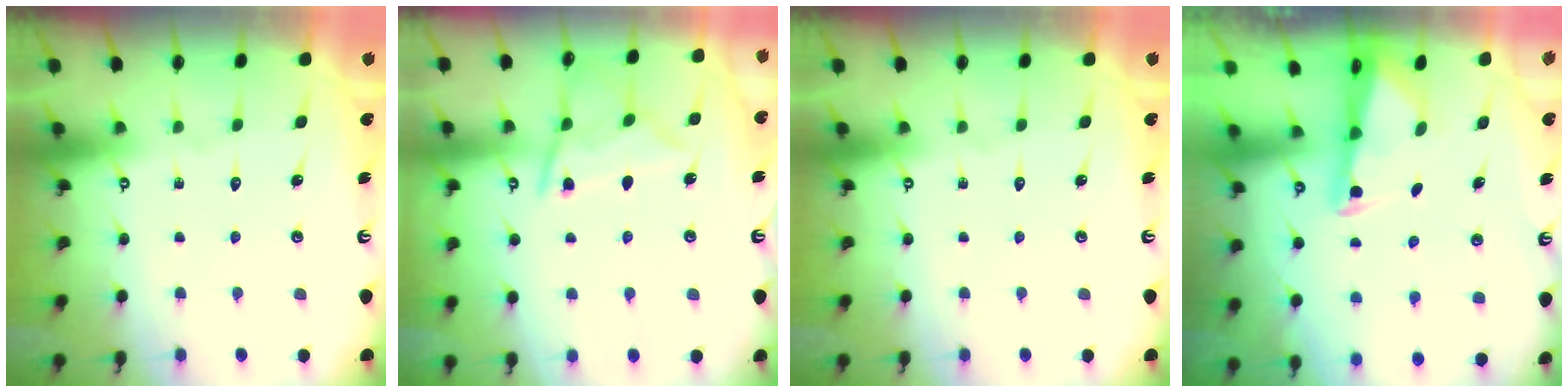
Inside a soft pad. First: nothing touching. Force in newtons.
{"total": 10.0, "press": 10.0, "slide": 0.9}
{"total": 0.0}
{"total": 2.0, "press": 2.0, "slide": 0.3}